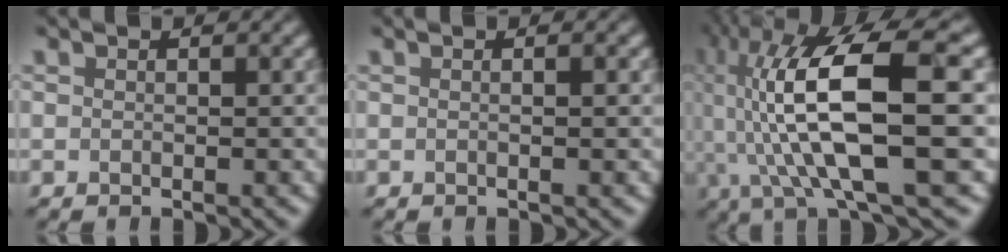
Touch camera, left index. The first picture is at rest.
{"total": 1.1, "force": [0.1, 0.3, 1.0], "torque": [-0.013, 0.002, -0.005]}
{"total": 14.9, "force": [0.2, 3.8, 14.4], "torque": [-0.261, 0.021, 0.009]}